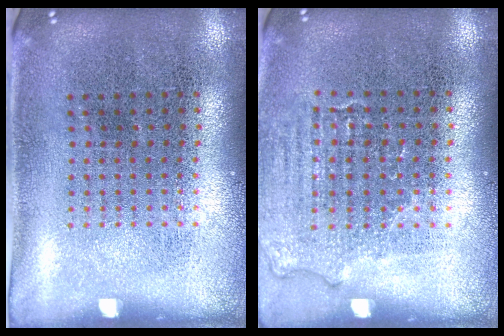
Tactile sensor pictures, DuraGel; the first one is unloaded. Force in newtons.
{"total": 1.2, "press": 1.1, "slide": 0.5}